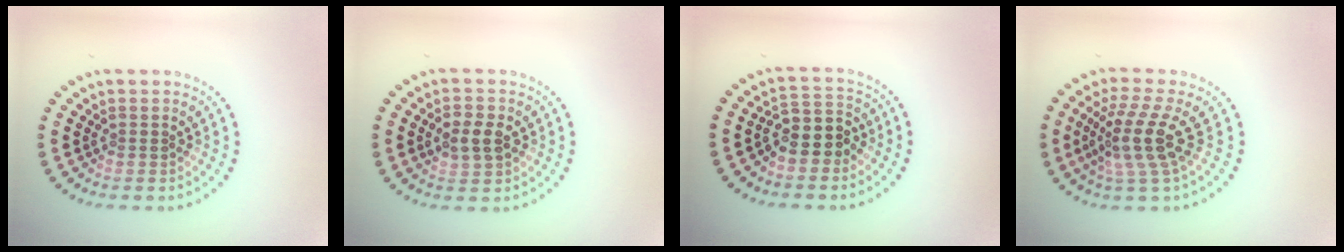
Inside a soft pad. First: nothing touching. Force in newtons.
{"total": 2.7, "press": 2.7, "slide": 0.0}
{"total": 3.3, "press": 2.9, "slide": 1.5}
{"total": 4.3, "press": 3.1, "slide": 2.9}